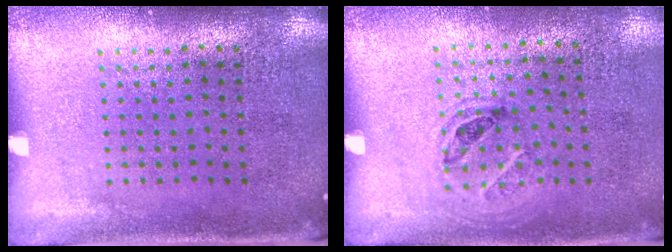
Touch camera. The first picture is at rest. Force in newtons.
{"total": 1.0, "press": 0.8, "slide": 0.6}